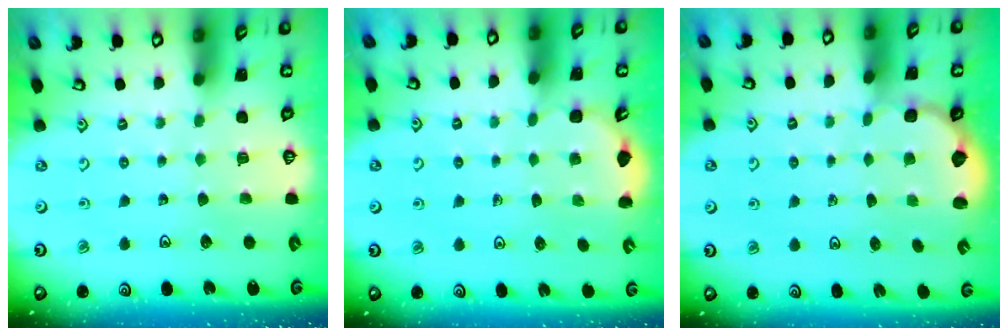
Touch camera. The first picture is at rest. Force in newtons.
{"total": 2.3, "press": 1.8, "slide": 1.4}
{"total": 2.1, "press": 1.4, "slide": 1.5}